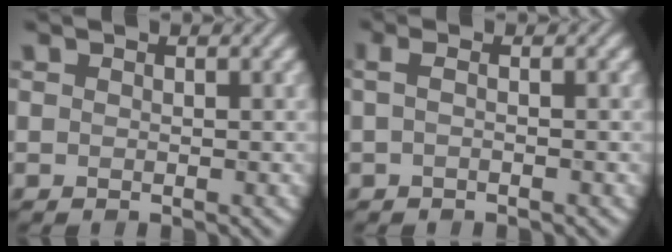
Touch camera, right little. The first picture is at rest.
{"total": 1.5, "force": [-0.3, 0.5, 1.5], "torque": [-0.024, 0.004, -0.017]}